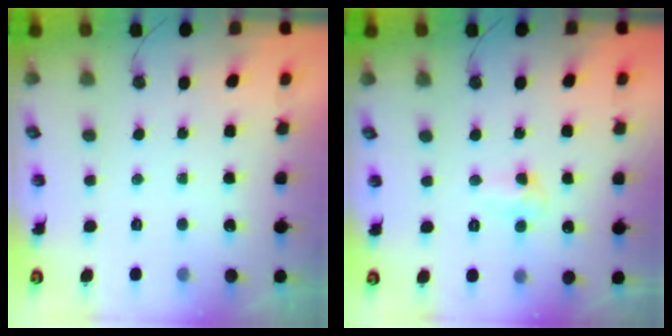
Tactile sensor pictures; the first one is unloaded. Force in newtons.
{"total": 3.2, "press": 3.2, "slide": 0.5}